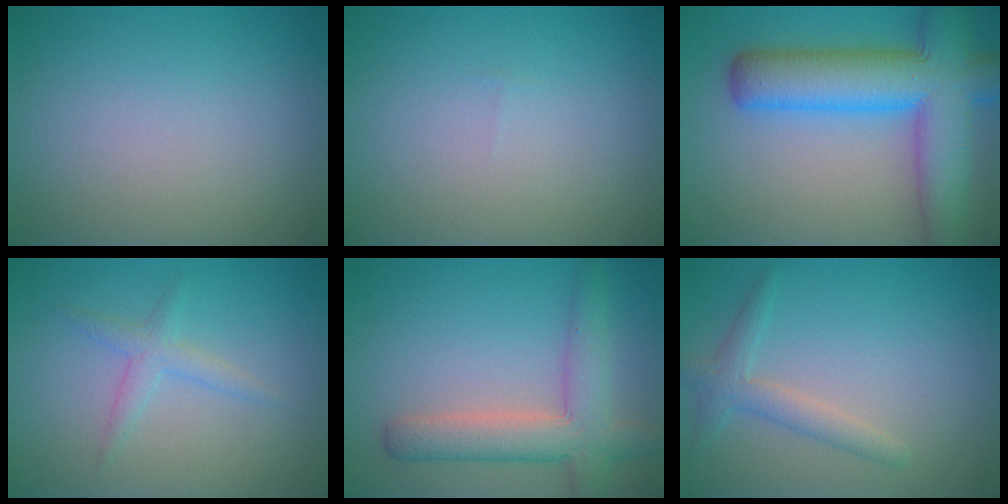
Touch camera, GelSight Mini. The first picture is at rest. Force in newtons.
{"total": 0.0}
{"total": 11.0, "press": 11.0, "slide": 0.4}
{"total": 1.8, "press": 1.8, "slide": 0.1}
{"total": 5.4, "press": 5.4, "slide": 0.3}
{"total": 2.3, "press": 2.3, "slide": 0.1}